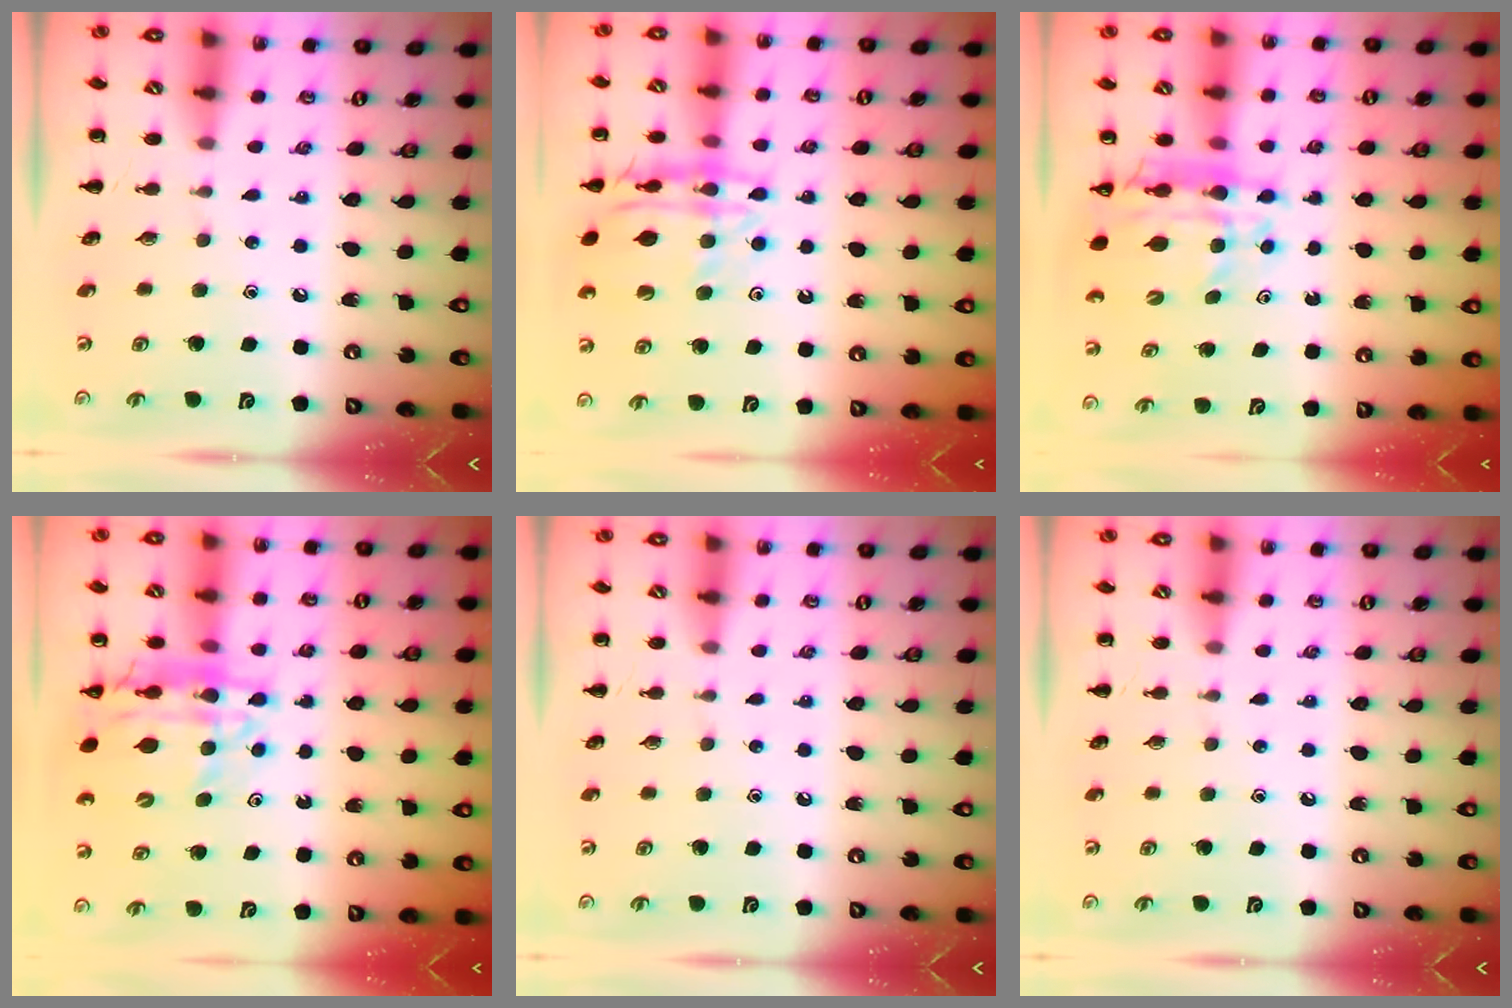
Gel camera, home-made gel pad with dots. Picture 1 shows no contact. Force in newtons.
{"total": 16.3, "press": 16.1, "slide": 2.3}
{"total": 13.1, "press": 12.5, "slide": 3.7}
{"total": 15.1, "press": 14.5, "slide": 4.1}
{"total": 0.0}
{"total": 0.0}